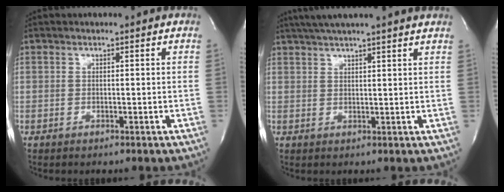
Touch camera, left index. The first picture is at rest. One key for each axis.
{"total": 11.3, "fx": 9.7, "fy": -0.5, "fz": 5.8, "tx": -0.100, "ty": 0.032, "tz": 0.125}